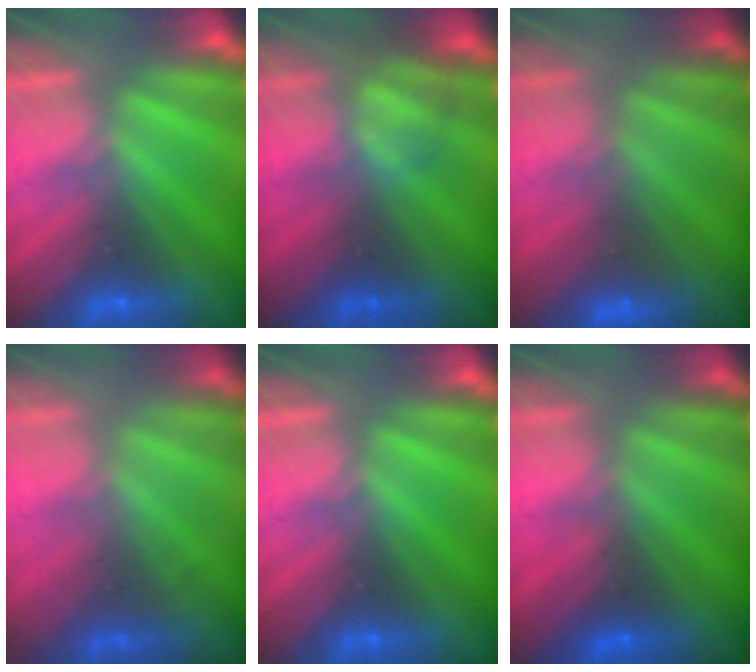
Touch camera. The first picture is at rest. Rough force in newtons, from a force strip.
{"total": 2.3}
{"total": 2.3}
{"total": 1.7}
{"total": 0.0}
{"total": 4.6}